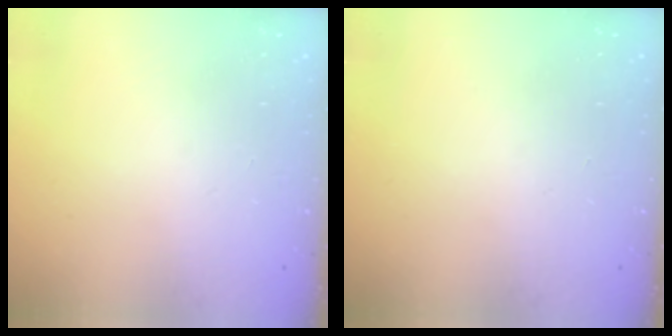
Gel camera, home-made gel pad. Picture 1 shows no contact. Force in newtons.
{"total": 0.0}